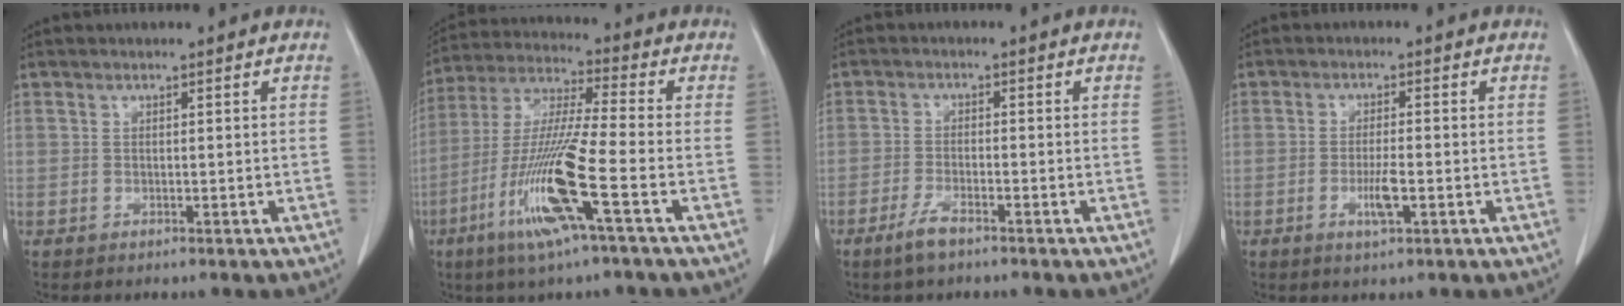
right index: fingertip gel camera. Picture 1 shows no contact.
{"total": 14.6, "force": [-5.9, -0.4, 13.3], "torque": [-0.278, -0.018, -0.116]}
{"total": 3.5, "force": [-2.5, 0.7, 2.3], "torque": [-0.051, -0.002, -0.049]}
{"total": 3.6, "force": [-1.2, 0.5, 3.4], "torque": [-0.065, -0.003, -0.018]}